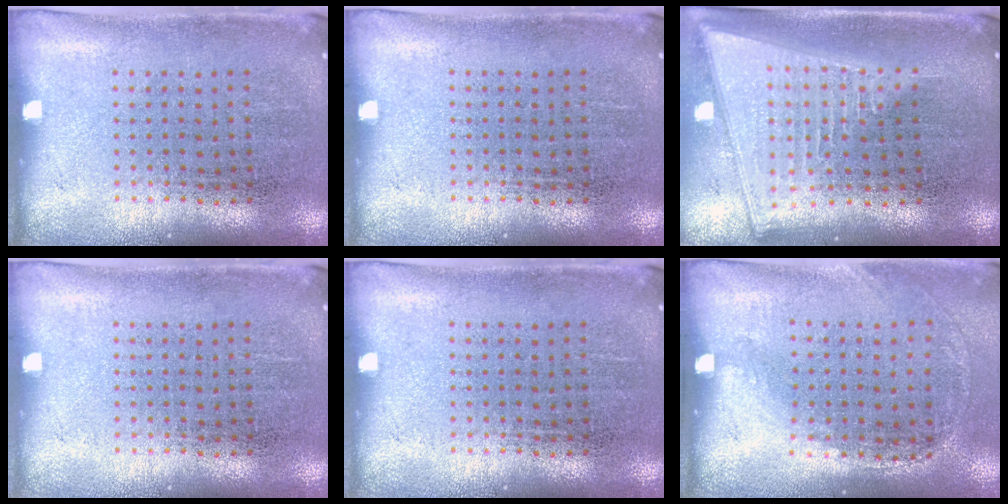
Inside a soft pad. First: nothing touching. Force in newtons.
{"total": 0.0}
{"total": 2.2, "press": 1.8, "slide": 1.2}
{"total": 0.0}
{"total": 0.0}
{"total": 1.3, "press": 0.9, "slide": 0.9}